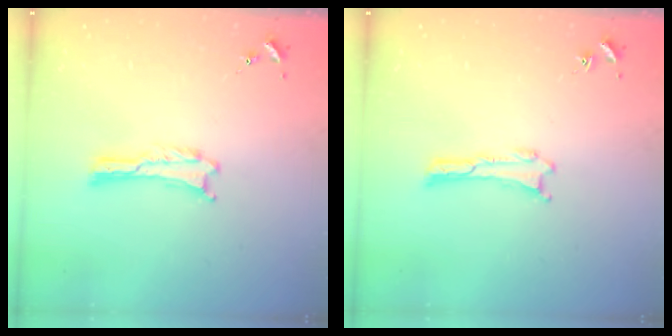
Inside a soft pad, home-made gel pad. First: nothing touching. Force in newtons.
{"total": 0.0}